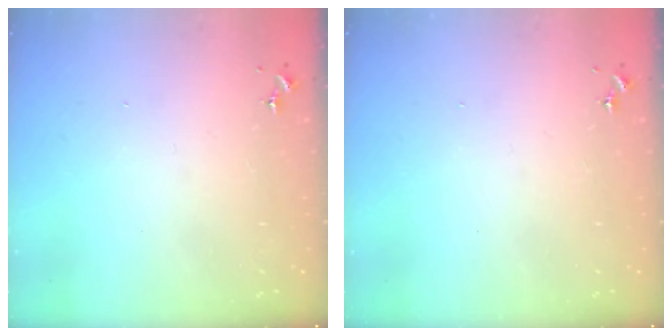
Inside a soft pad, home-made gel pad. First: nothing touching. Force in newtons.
{"total": 0.0}